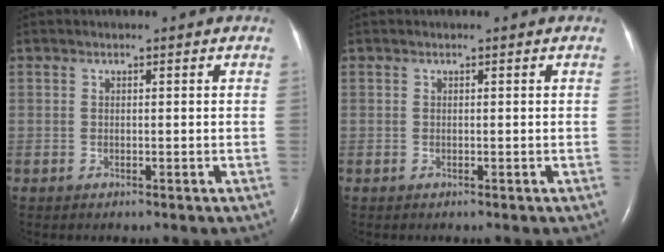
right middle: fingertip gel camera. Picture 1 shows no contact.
{"total": 0.0}